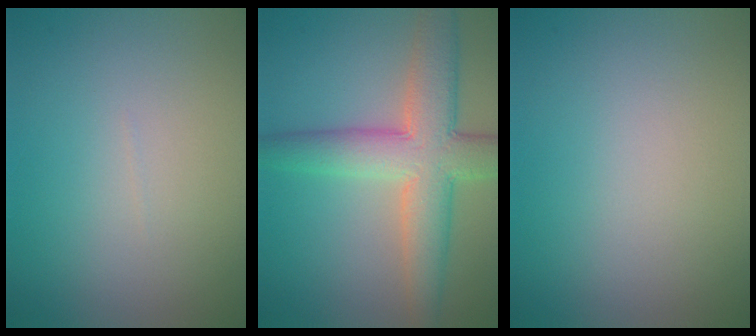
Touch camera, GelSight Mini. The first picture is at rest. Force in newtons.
{"total": 7.5, "press": 7.5, "slide": 0.2}
{"total": 0.0}